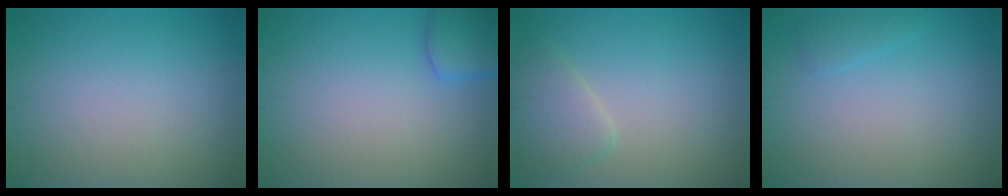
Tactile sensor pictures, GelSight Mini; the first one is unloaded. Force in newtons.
{"total": 2.7, "press": 2.7, "slide": 0.1}
{"total": 2.5, "press": 2.5, "slide": 0.2}
{"total": 1.1, "press": 1.1, "slide": 0.1}